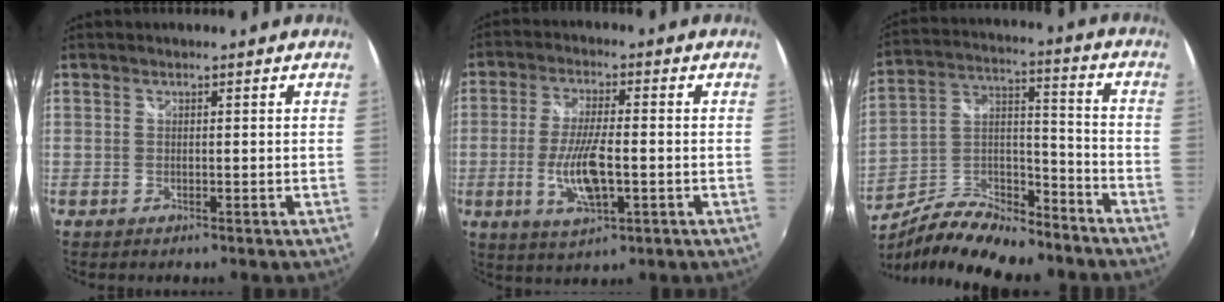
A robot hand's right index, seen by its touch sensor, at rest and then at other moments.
{"total": 9.6, "force": [-2.4, 3.0, 8.9], "torque": [-0.178, -0.011, -0.042]}
{"total": 17.3, "force": [-12.4, 6.7, 10.1], "torque": [-0.199, 0.008, -0.209]}